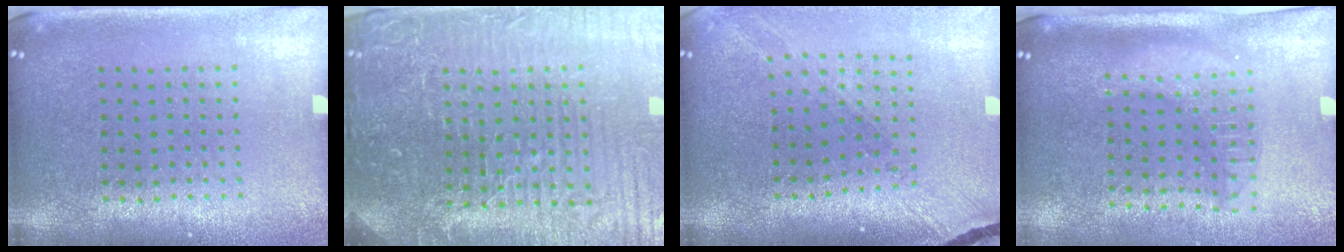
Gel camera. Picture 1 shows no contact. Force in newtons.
{"total": 5.8, "press": 5.3, "slide": 2.3}
{"total": 1.5, "press": 1.4, "slide": 0.3}
{"total": 1.8, "press": 1.5, "slide": 1.0}